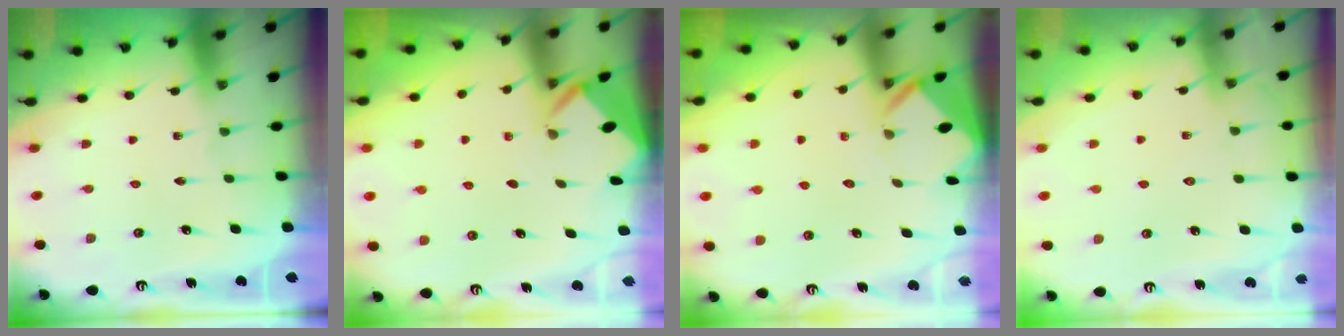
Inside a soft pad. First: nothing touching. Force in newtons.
{"total": 2.1, "press": 2.1, "slide": 0.0}
{"total": 2.8, "press": 2.8, "slide": 0.2}
{"total": 4.4, "press": 4.4, "slide": 0.5}